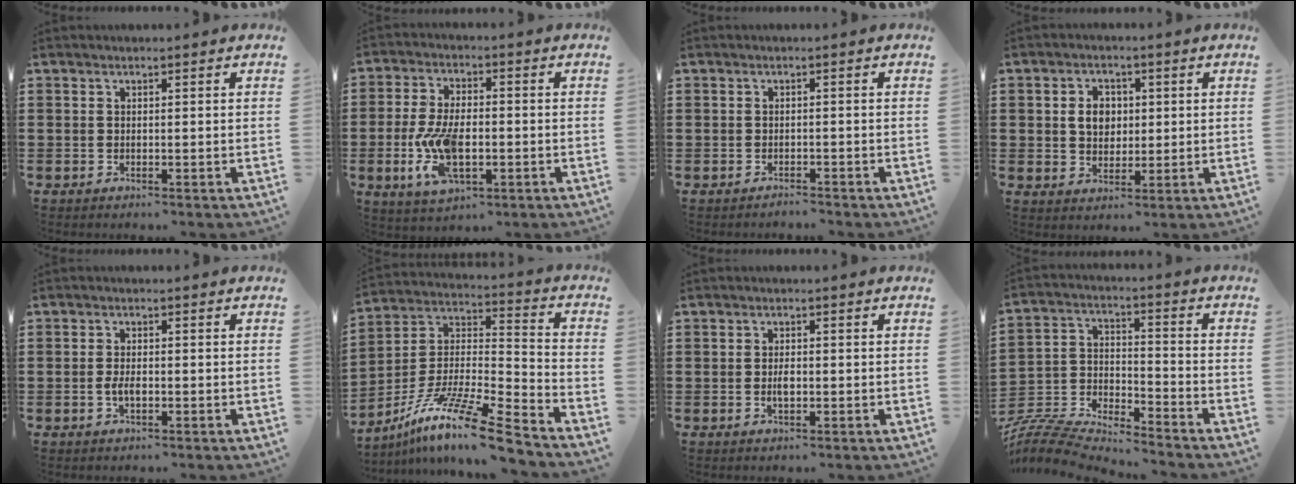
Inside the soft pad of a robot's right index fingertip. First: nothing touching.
{"total": 9.7, "force": [-2.5, 4.5, 8.1], "torque": [-0.191, -0.009, -0.049]}
{"total": 1.1, "force": [-1.1, 0.2, -0.2], "torque": [-0.001, 0.006, -0.026]}
{"total": 4.6, "force": [0.7, 3.6, 2.8], "torque": [-0.058, 0.011, 0.007]}
{"total": 2.4, "force": [-0.6, 1.1, 2.0], "torque": [-0.046, -0.001, -0.013]}
{"total": 13.3, "force": [-10.5, 0.5, 8.1], "torque": [-0.152, 0.010, -0.203]}
{"total": 2.2, "force": [-0.3, 1.0, 1.9], "torque": [-0.036, 0.002, -0.005]}
{"total": 6.8, "force": [-6.6, 1.1, 1.0], "torque": [-0.045, -0.010, -0.140]}